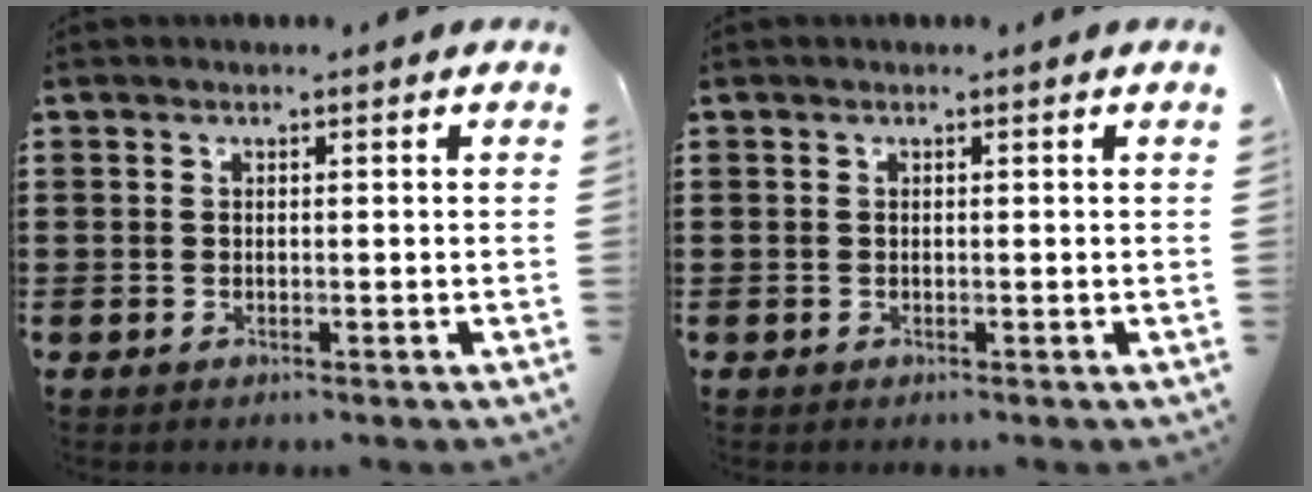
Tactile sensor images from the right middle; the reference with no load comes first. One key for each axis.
{"total": 0.0}